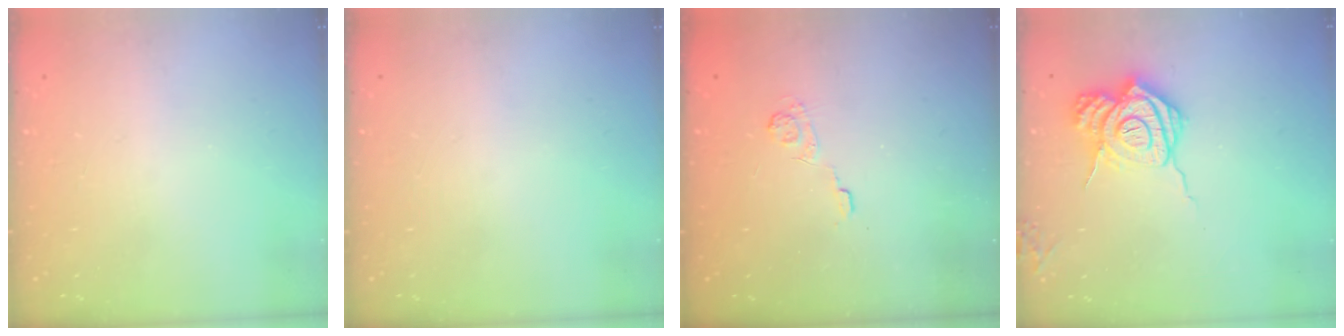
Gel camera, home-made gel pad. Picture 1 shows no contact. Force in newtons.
{"total": 0.0}
{"total": 3.6, "press": 3.3, "slide": 1.5}
{"total": 15.4, "press": 15.3, "slide": 1.5}